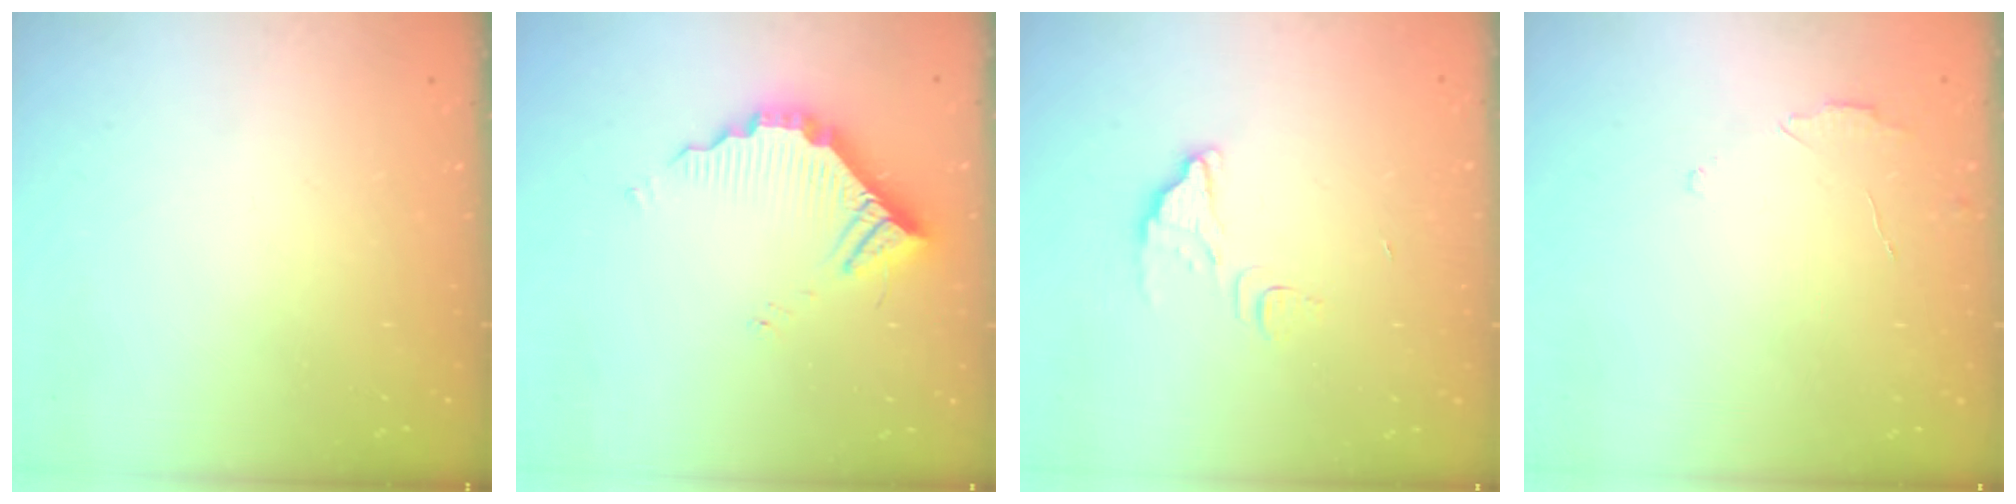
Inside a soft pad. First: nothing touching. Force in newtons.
{"total": 9.6, "press": 9.6, "slide": 0.4}
{"total": 4.2, "press": 4.2, "slide": 0.3}
{"total": 2.6, "press": 2.6, "slide": 0.2}